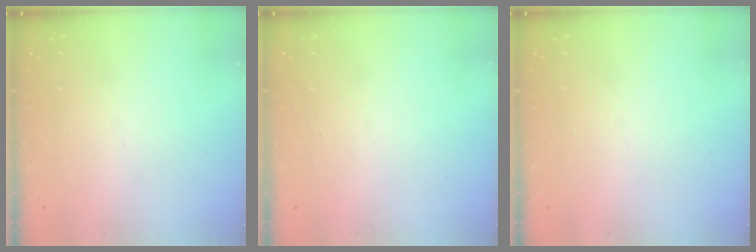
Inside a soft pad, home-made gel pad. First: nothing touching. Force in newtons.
{"total": 0.0}
{"total": 0.0}